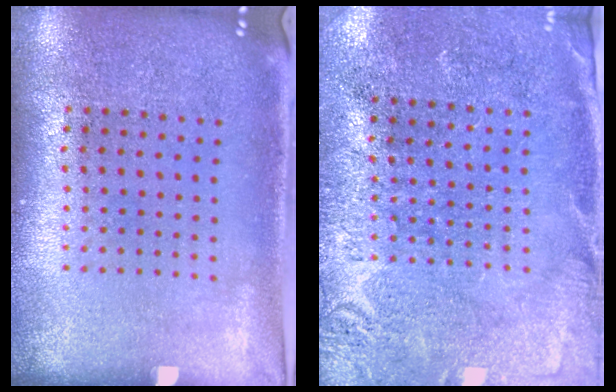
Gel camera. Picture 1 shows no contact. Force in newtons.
{"total": 2.7, "press": 2.6, "slide": 0.5}